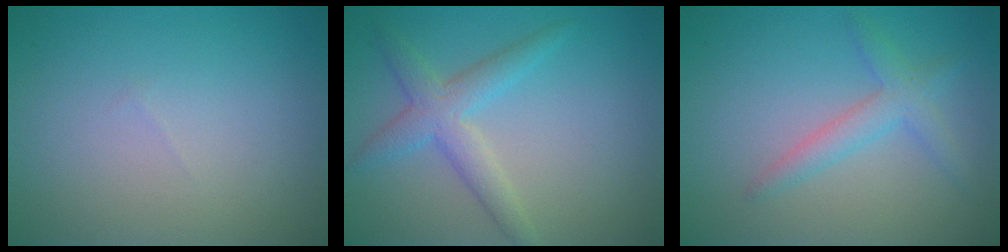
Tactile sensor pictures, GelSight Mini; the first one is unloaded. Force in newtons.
{"total": 3.4, "press": 3.4, "slide": 0.1}
{"total": 2.5, "press": 2.5, "slide": 0.1}